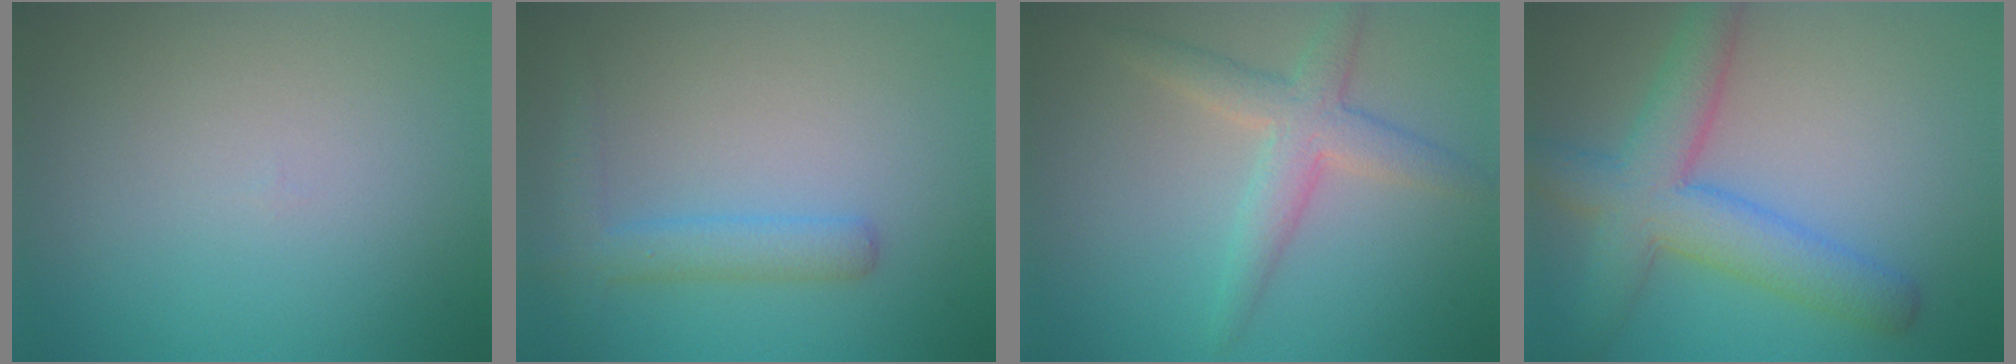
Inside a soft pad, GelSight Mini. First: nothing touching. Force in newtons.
{"total": 2.9, "press": 2.9, "slide": 0.1}
{"total": 3.7, "press": 3.7, "slide": 0.1}
{"total": 6.6, "press": 6.6, "slide": 0.2}